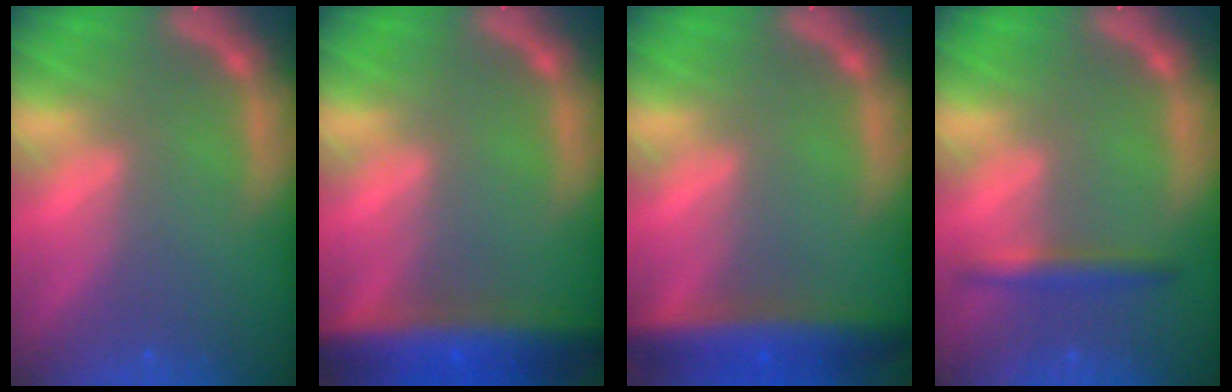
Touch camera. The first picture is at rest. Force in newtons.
{"total": 9.0}
{"total": 7.0}
{"total": 2.4}